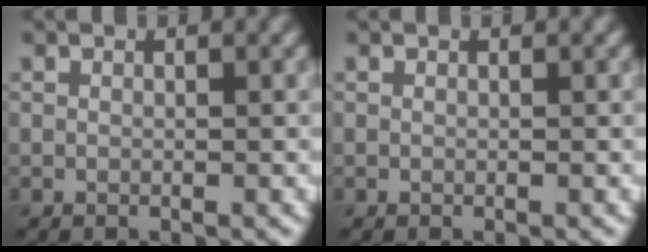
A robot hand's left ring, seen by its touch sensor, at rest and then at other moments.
{"total": 0.0}